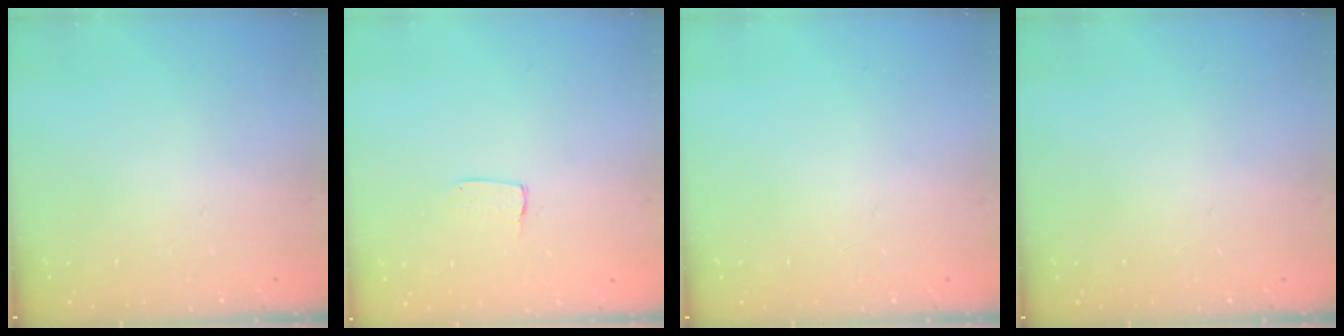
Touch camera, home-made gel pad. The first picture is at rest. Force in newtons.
{"total": 4.1, "press": 4.0, "slide": 0.2}
{"total": 0.0}
{"total": 0.0}